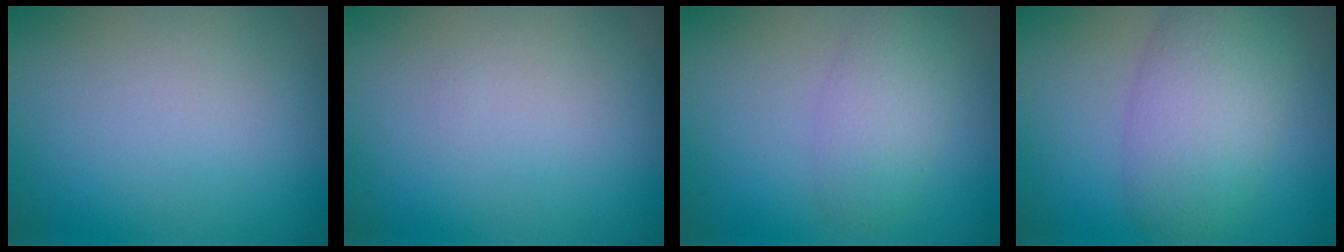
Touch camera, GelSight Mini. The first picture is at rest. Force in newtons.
{"total": 0.0}
{"total": 2.8, "press": 2.8, "slide": 0.1}
{"total": 5.2, "press": 5.2, "slide": 0.1}